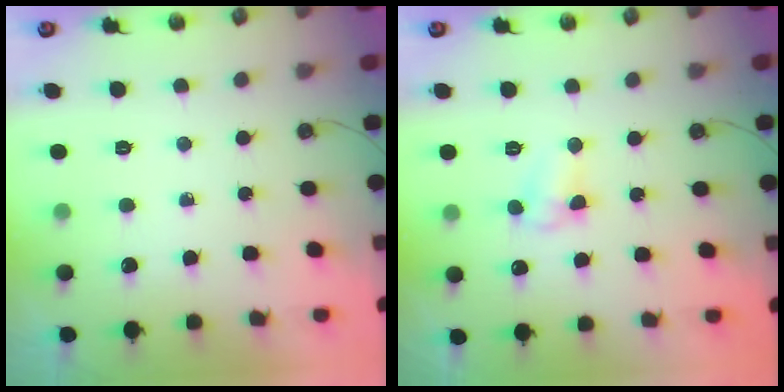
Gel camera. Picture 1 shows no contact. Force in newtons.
{"total": 5.9, "press": 5.9, "slide": 0.6}